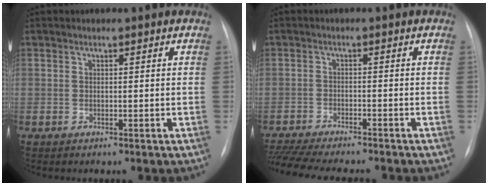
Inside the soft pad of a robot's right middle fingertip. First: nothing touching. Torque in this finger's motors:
{"motor_torque": [0.65, -0.71, 0.12, 0.04]}